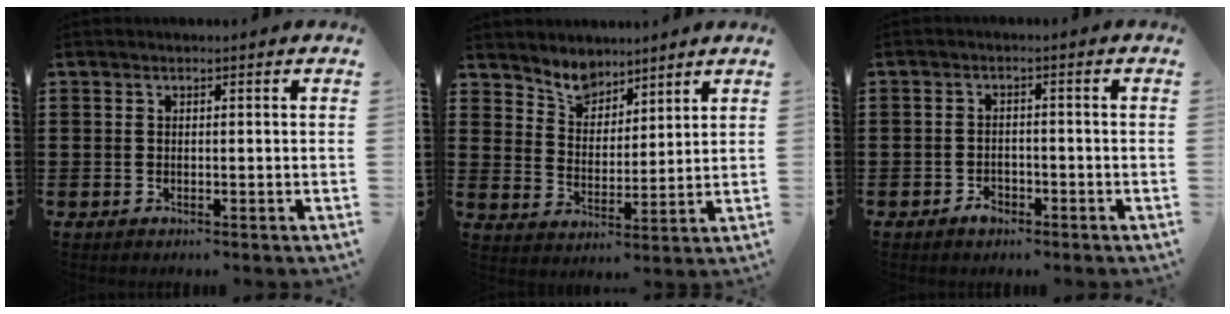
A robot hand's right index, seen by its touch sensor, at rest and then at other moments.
{"total": 4.8, "force": [4.3, 2.2, 0.2], "torque": [-0.029, -0.012, 0.078]}
{"total": 2.1, "force": [-1.4, 1.2, 0.8], "torque": [-0.018, 0.001, -0.030]}